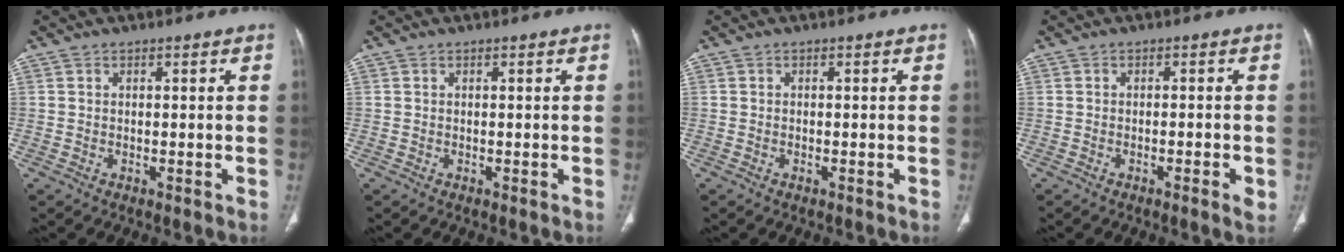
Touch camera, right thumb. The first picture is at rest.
{"total": 0.0}
{"total": 0.5, "force": [-0.3, 0.2, 0.4], "torque": [-0.010, 0.002, -0.005]}
{"total": 2.6, "force": [-1.0, 0.5, 2.3], "torque": [-0.042, -0.001, -0.014]}